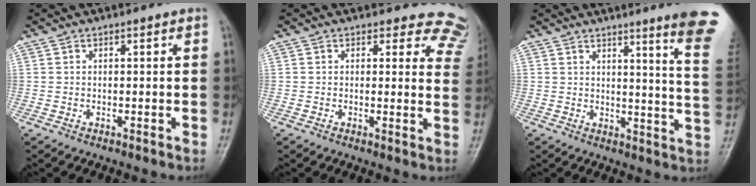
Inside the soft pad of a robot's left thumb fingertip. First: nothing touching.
{"total": 9.8, "force": [8.8, 4.3, 0.1], "torque": [0.064, -0.056, 0.050]}
{"total": 14.6, "force": [10.1, -0.2, 10.5], "torque": [-0.114, -0.079, 0.108]}